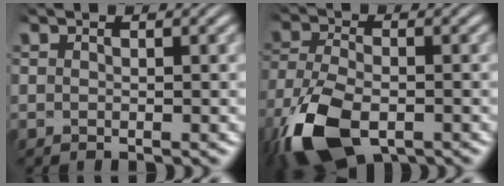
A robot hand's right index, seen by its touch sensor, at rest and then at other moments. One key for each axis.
{"total": 7.6, "fx": -3.7, "fy": 4.6, "fz": 4.9, "tx": -0.113, "ty": -0.021, "tz": -0.051}